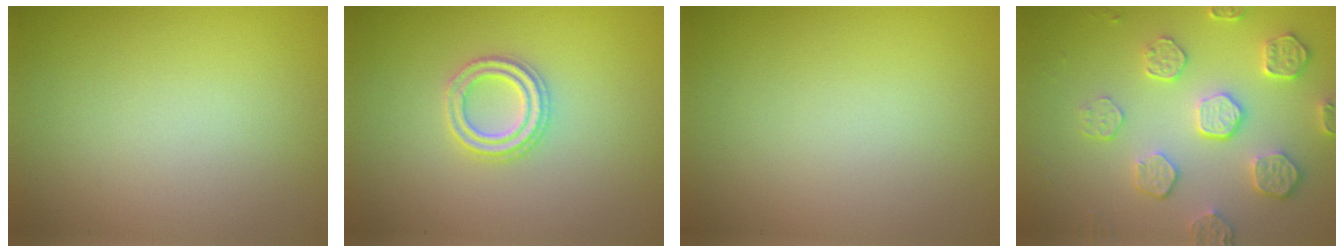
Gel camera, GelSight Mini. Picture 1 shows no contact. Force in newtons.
{"total": 2.3, "press": 2.2, "slide": 0.4}
{"total": 0.0}
{"total": 4.4, "press": 3.9, "slide": 2.0}